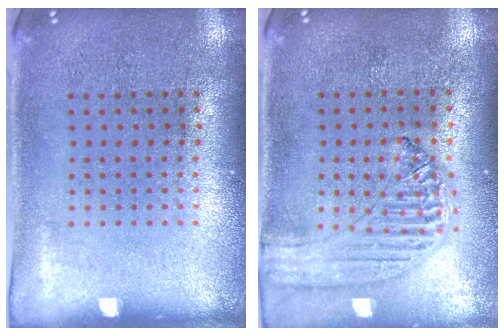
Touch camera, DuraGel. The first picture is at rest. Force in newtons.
{"total": 1.2, "press": 1.2, "slide": 0.1}